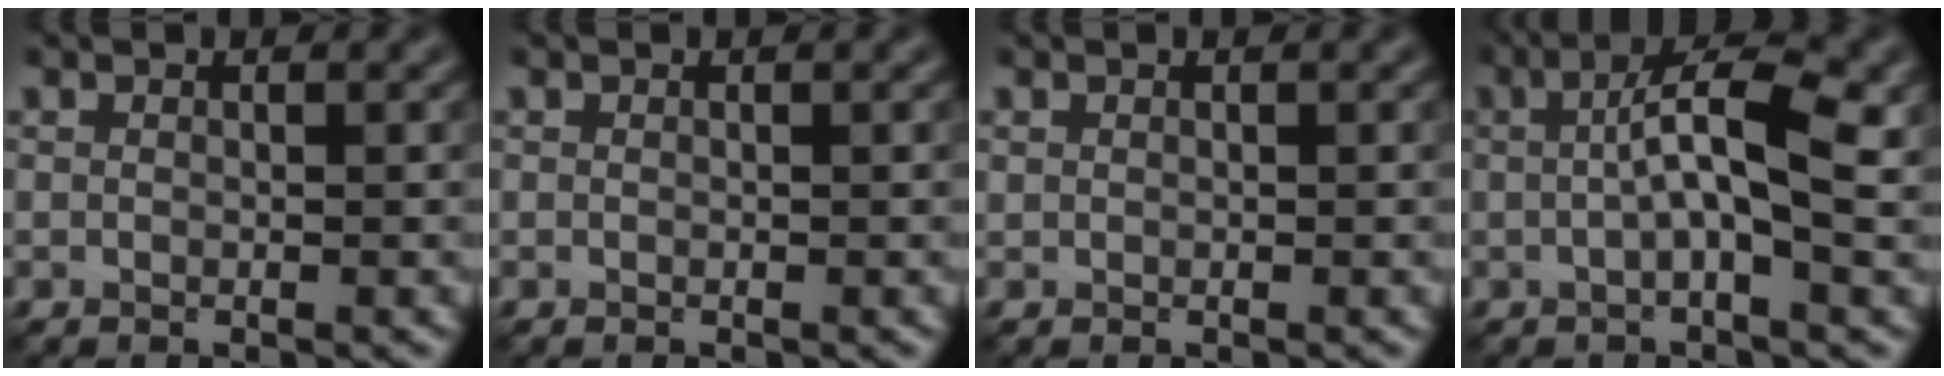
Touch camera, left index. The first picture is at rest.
{"total": 0.0}
{"total": 0.0}
{"total": 5.8, "force": [0.5, 1.5, 5.6], "torque": [-0.094, 0.009, 0.002]}